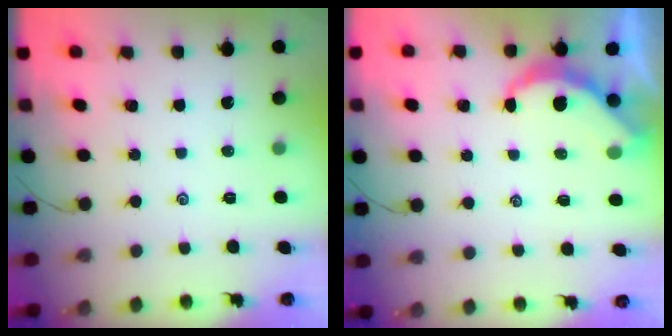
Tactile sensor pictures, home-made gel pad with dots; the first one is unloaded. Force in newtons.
{"total": 5.4, "press": 5.4, "slide": 0.3}